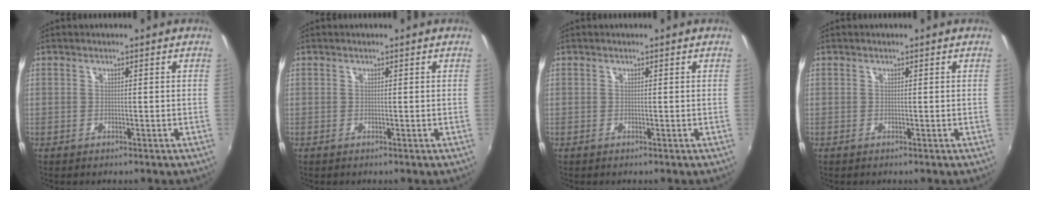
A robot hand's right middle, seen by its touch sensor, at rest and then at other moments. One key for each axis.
{"total": 0.0}
{"total": 0.0}
{"total": 0.0}